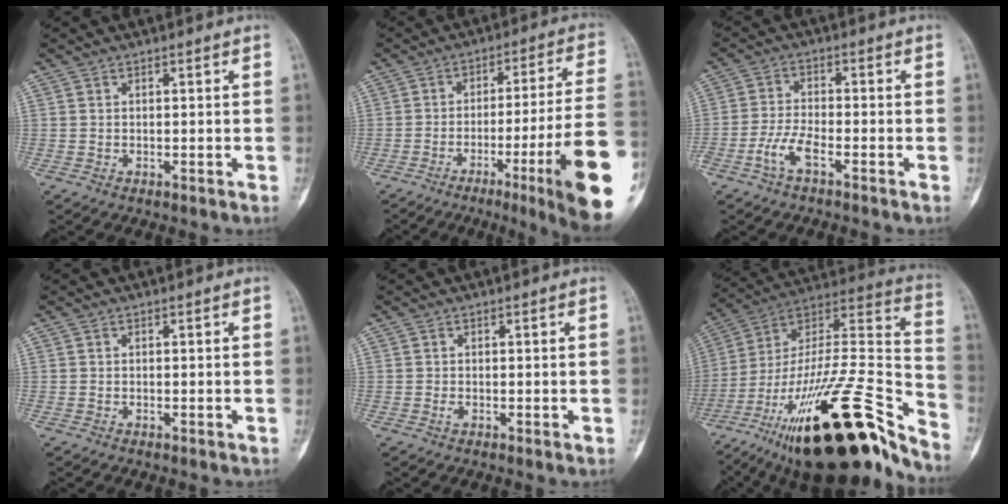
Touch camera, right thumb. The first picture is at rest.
{"total": 20.2, "force": [-7.5, 0.6, 18.7], "torque": [-0.222, 0.017, -0.111]}
{"total": 4.9, "force": [-2.8, 1.6, 3.7], "torque": [-0.085, 0.017, -0.057]}
{"total": 0.0}
{"total": 0.9, "force": [-0.2, 0.6, 0.6], "torque": [-0.011, -0.002, -0.005]}
{"total": 36.7, "force": [-22.2, 10.9, 27.1], "torque": [-0.385, 0.080, -0.361]}